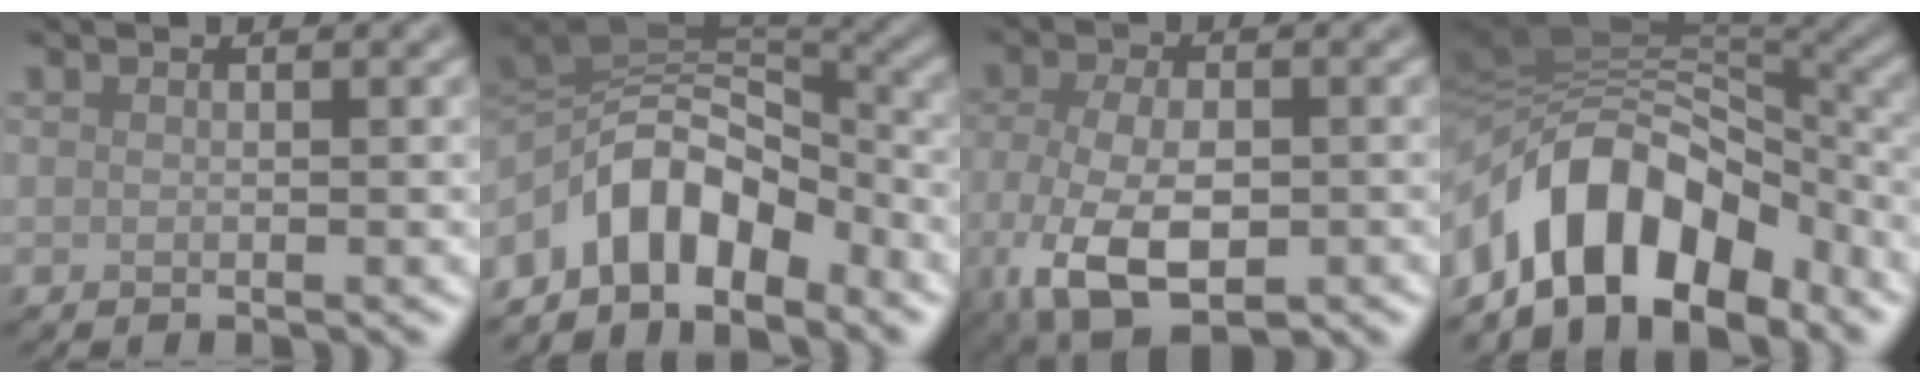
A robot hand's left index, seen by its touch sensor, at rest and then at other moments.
{"total": 7.9, "force": [-4.4, 4.2, 5.1], "torque": [-0.066, 0.015, -0.094]}
{"total": 9.4, "force": [-3.6, 5.0, 7.1], "torque": [-0.153, -0.026, -0.054]}
{"total": 10.9, "force": [-5.3, 5.9, 7.4], "torque": [-0.110, 0.022, -0.095]}